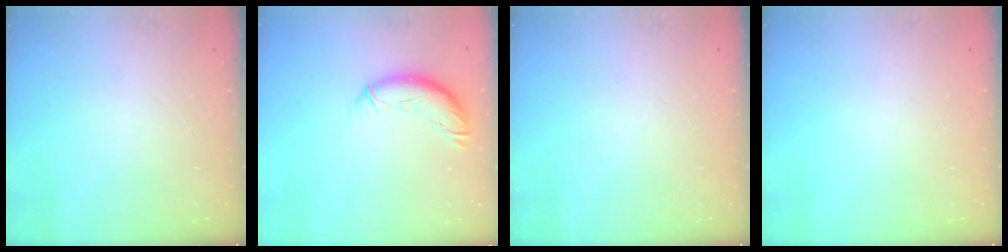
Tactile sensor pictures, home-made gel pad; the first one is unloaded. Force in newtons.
{"total": 10.4, "press": 10.3, "slide": 0.9}
{"total": 0.0}
{"total": 0.0}